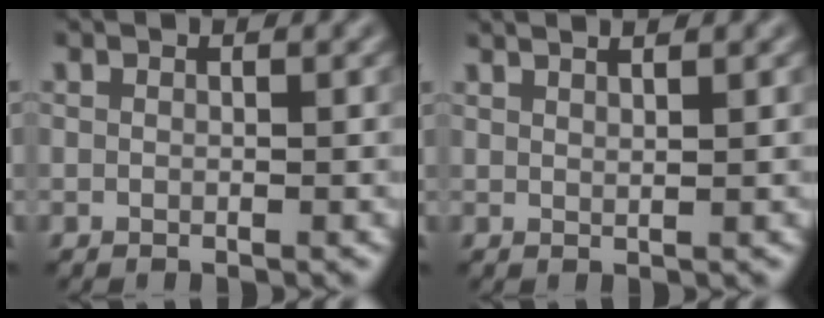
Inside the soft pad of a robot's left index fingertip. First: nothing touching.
{"total": 2.7, "force": [1.9, 1.0, 1.7], "torque": [0.004, 0.019, -0.001]}